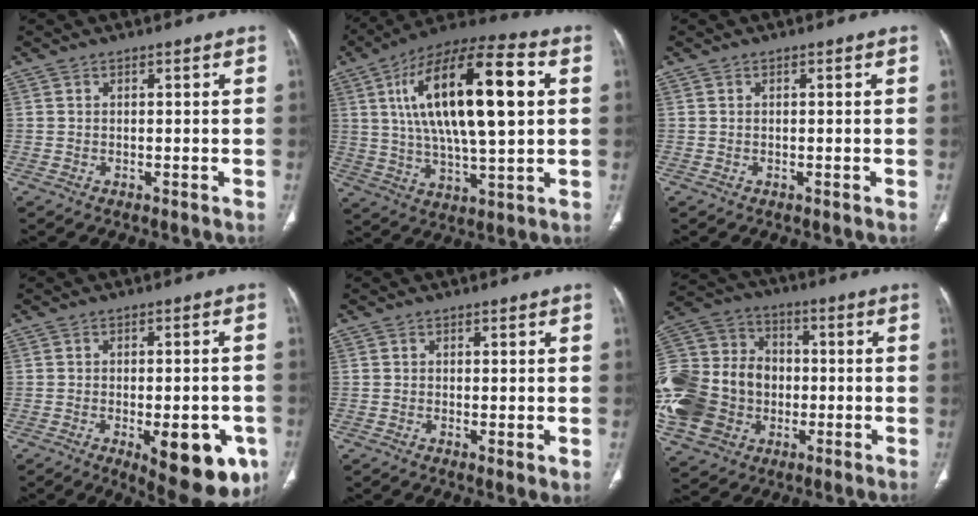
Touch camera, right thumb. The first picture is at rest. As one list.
[{"total": 24.7, "force": [5.3, 8.8, 22.5], "torque": [-0.389, 0.011, 0.083]}, {"total": 0.0}, {"total": 15.0, "force": [-5.7, 6.2, 12.4], "torque": [-0.114, 0.007, -0.057]}, {"total": 2.1, "force": [-0.1, 0.7, 1.9], "torque": [-0.036, -0.010, -0.004]}, {"total": 27.0, "force": [-4.0, 21.7, 15.5], "torque": [-0.353, 0.040, -0.062]}]